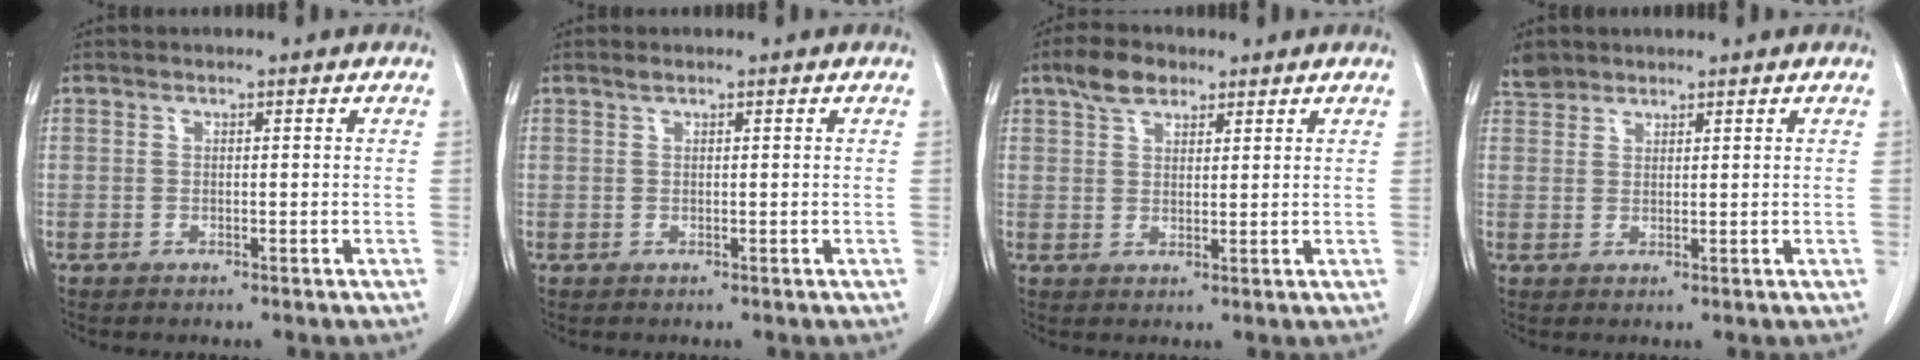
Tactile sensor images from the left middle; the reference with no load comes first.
{"total": 0.5, "force": [0.5, 0.0, 0.3], "torque": [-0.011, 0.002, 0.011]}
{"total": 4.6, "force": [3.2, 2.3, 2.3], "torque": [-0.049, 0.011, 0.061]}
{"total": 2.5, "force": [2.3, 1.1, -0.1], "torque": [-0.002, 0.007, 0.042]}